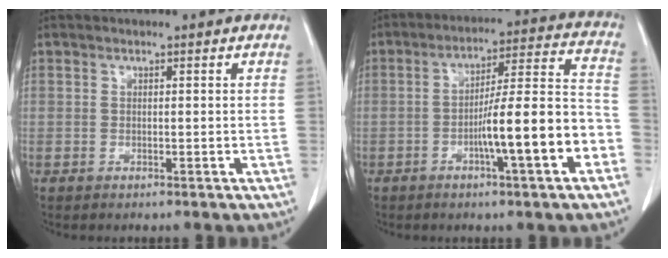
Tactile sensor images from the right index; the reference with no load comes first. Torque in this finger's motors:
{"motor_torque": [1.88, -0.26, 1.01, 0.18]}